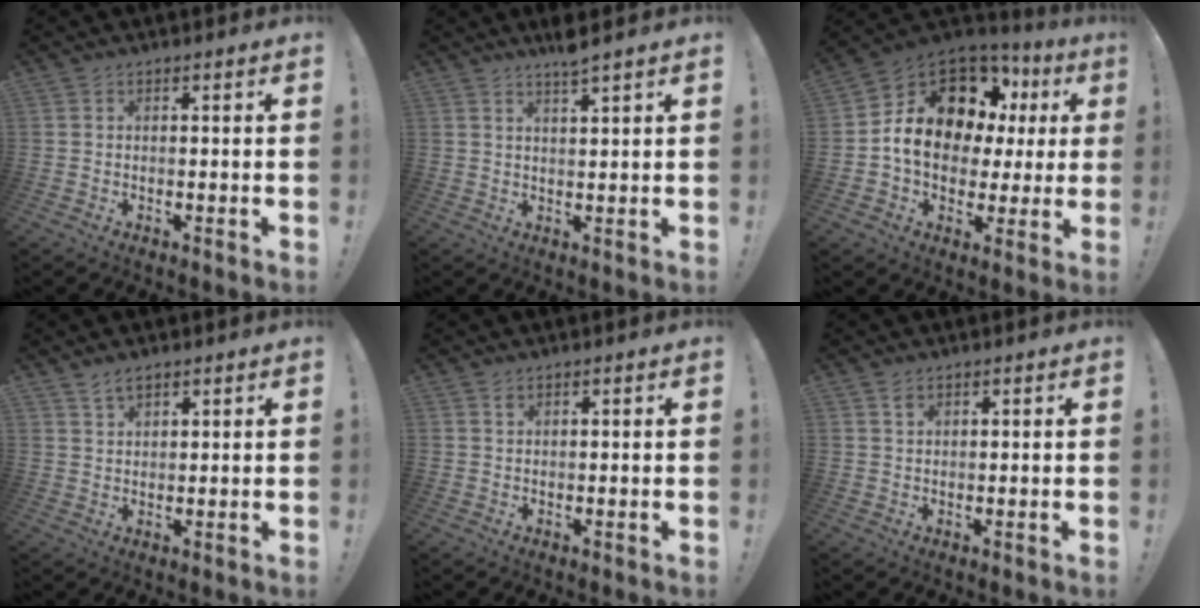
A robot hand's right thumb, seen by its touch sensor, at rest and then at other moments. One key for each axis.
{"total": 4.1, "fx": 3.2, "fy": -0.6, "fz": 2.5, "tx": -0.044, "ty": -0.016, "tz": 0.052}
{"total": 15.3, "fx": 4.2, "fy": 11.3, "fz": 9.4, "tx": -0.147, "ty": -0.017, "tz": 0.092}
{"total": 3.3, "fx": 2.7, "fy": 1.4, "fz": 1.4, "tx": -0.023, "ty": -0.016, "tz": 0.049}
{"total": 1.0, "fx": 0.7, "fy": 0.6, "fz": 0.3, "tx": 0.007, "ty": -0.006, "tz": 0.011}
{"total": 1.6, "fx": 1.1, "fy": 0.9, "fz": 0.7, "tx": 0.000, "ty": -0.006, "tz": 0.017}